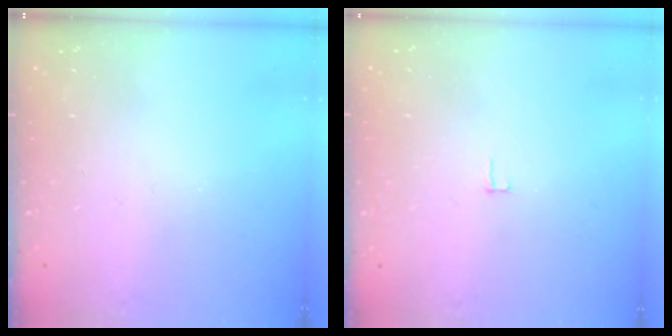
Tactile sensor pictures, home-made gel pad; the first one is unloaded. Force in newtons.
{"total": 2.0, "press": 2.0, "slide": 0.2}